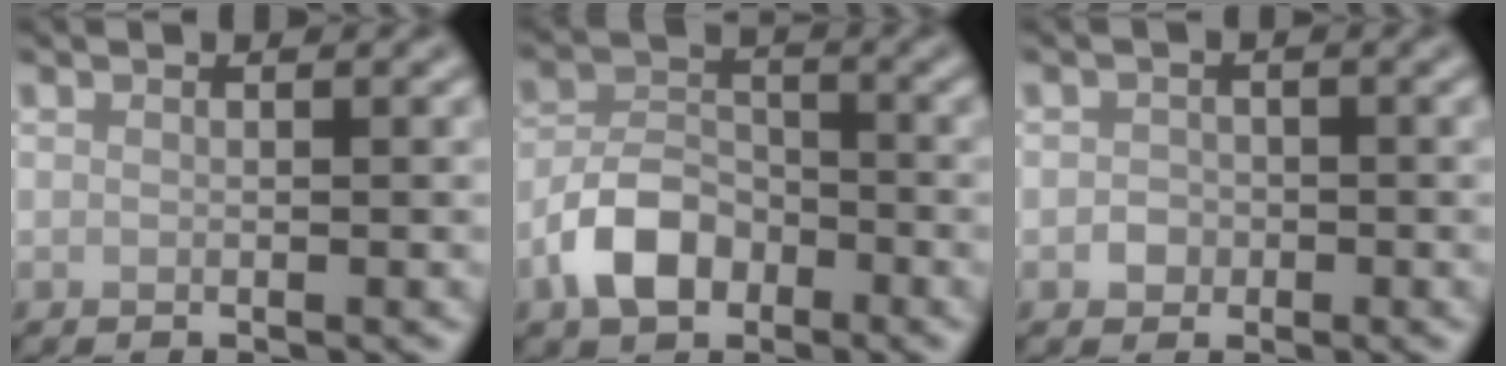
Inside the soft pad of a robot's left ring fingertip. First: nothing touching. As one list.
[{"total": 5.0, "force": [-2.6, 3.2, 2.8], "torque": [-0.052, 0.004, -0.056]}, {"total": 1.3, "force": [-0.4, 1.2, 0.3], "torque": [0.003, -0.001, -0.010]}]